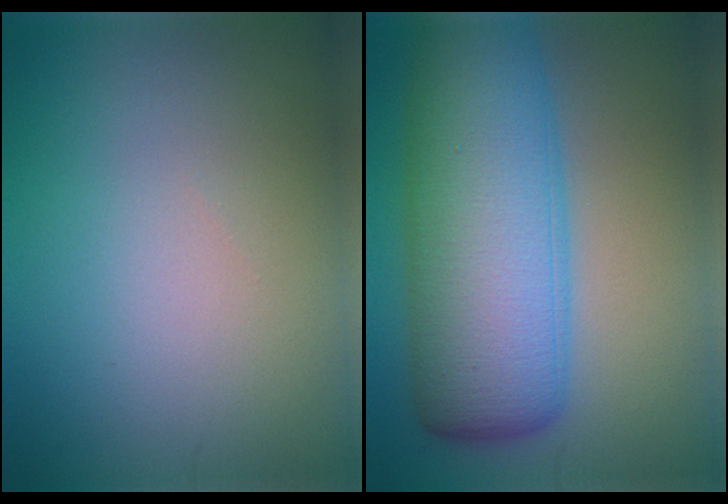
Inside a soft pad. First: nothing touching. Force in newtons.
{"total": 12.2, "press": 12.2, "slide": 0.3}